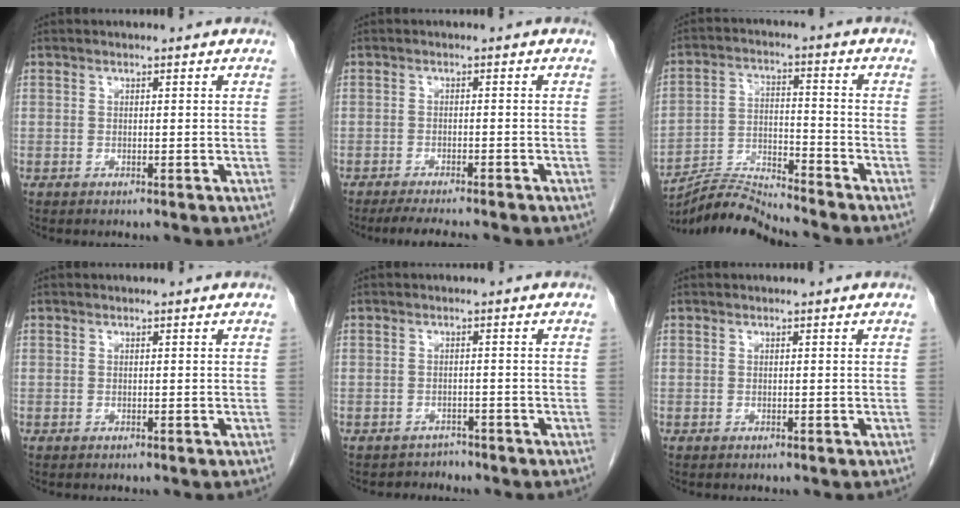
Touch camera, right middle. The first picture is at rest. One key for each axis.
{"total": 9.0, "fx": -7.5, "fy": 1.7, "fz": 4.7, "tx": -0.060, "ty": -0.006, "tz": -0.100}
{"total": 7.9, "fx": -7.7, "fy": -1.5, "fz": 0.2, "tx": -0.007, "ty": 0.008, "tz": -0.141}
{"total": 0.0}
{"total": 0.6, "fx": -0.5, "fy": -0.1, "fz": 0.2, "tx": -0.005, "ty": 0.000, "tz": -0.011}
{"total": 0.0}